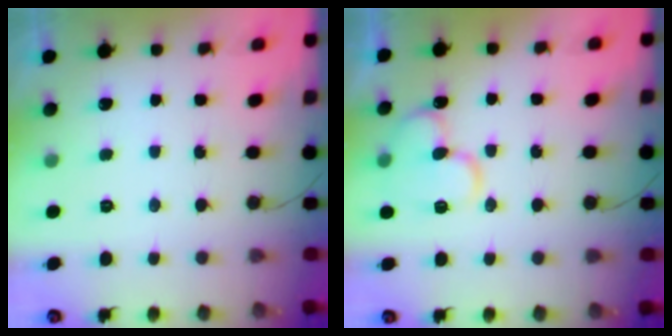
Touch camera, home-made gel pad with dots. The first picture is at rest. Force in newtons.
{"total": 13.4, "press": 13.3, "slide": 1.7}